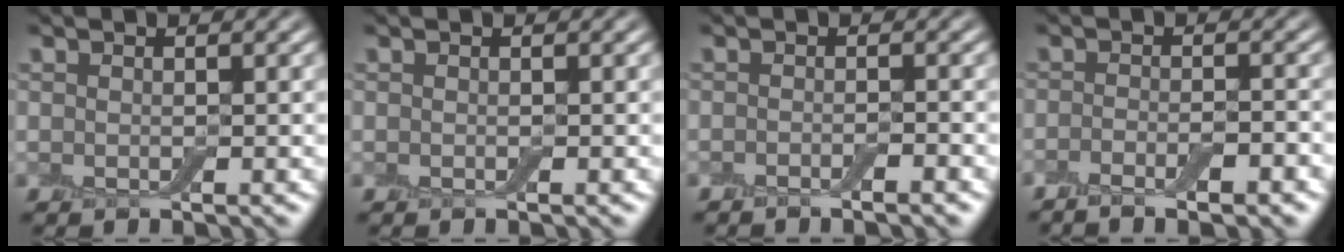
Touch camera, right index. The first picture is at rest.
{"total": 0.0}
{"total": 1.5, "force": [-1.1, 0.1, 1.1], "torque": [-0.015, 0.000, -0.020]}
{"total": 4.1, "force": [-2.5, 0.9, 3.2], "torque": [-0.052, 0.006, -0.042]}